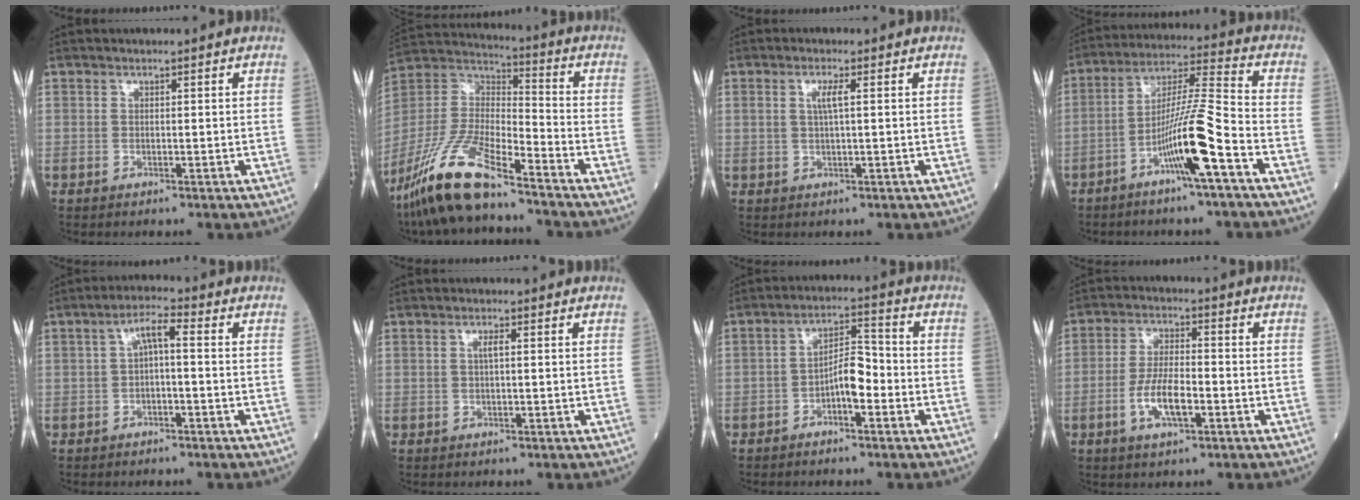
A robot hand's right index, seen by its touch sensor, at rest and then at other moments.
{"total": 16.0, "force": [-11.8, 2.7, 10.5], "torque": [-0.226, -0.016, -0.223]}
{"total": 2.3, "force": [0.6, 0.1, 2.3], "torque": [-0.047, 0.002, 0.010]}
{"total": 11.4, "force": [-5.4, -0.6, 10.0], "torque": [-0.189, 0.005, -0.101]}
{"total": 4.0, "force": [0.2, 0.9, 3.9], "torque": [-0.068, 0.020, 0.000]}
{"total": 1.3, "force": [0.3, 0.1, 1.3], "torque": [-0.026, 0.003, 0.003]}
{"total": 5.4, "force": [-2.1, 1.7, 4.7], "torque": [-0.081, 0.019, -0.038]}
{"total": 6.9, "force": [-2.4, 2.1, 6.1], "torque": [-0.121, 0.002, -0.044]}